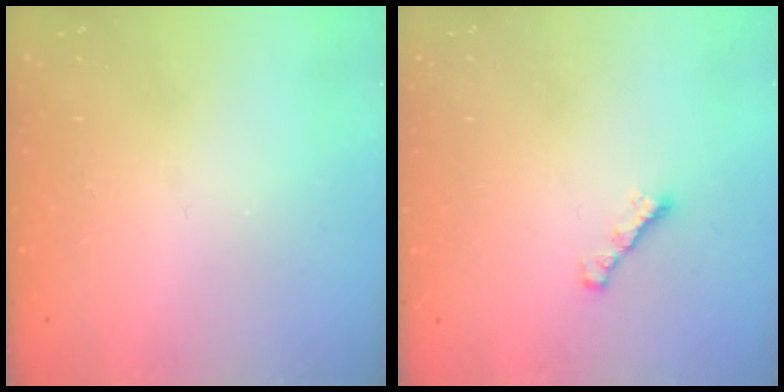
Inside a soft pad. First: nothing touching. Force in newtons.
{"total": 1.8, "press": 1.7, "slide": 0.6}